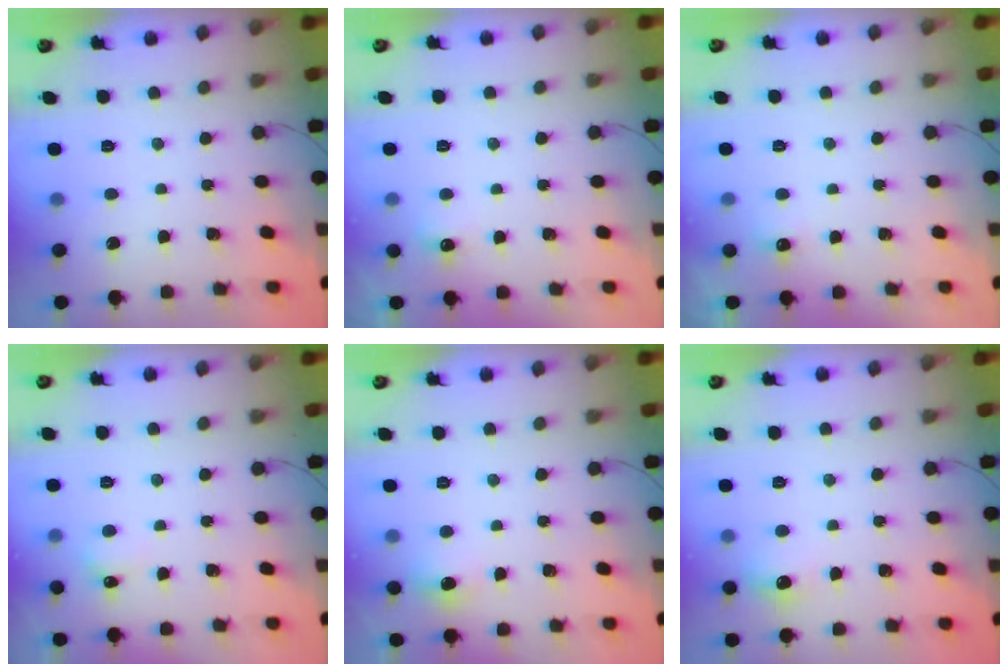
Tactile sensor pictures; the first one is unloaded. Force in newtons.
{"total": 11.4, "press": 3.9, "slide": 10.8}
{"total": 6.6, "press": 3.0, "slide": 5.9}
{"total": 4.2, "press": 4.1, "slide": 1.2}
{"total": 5.1, "press": 4.6, "slide": 2.1}
{"total": 6.4, "press": 6.4, "slide": 0.9}